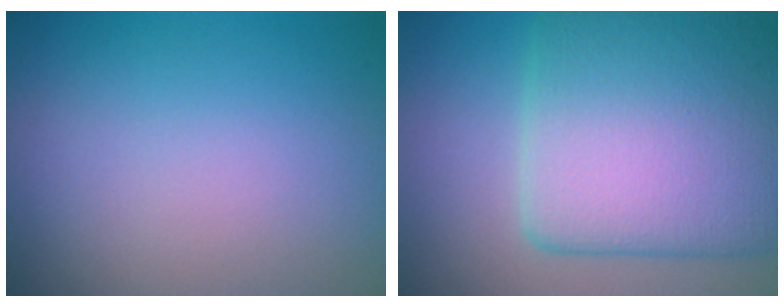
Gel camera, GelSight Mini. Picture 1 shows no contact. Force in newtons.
{"total": 10.0, "press": 10.0, "slide": 0.3}